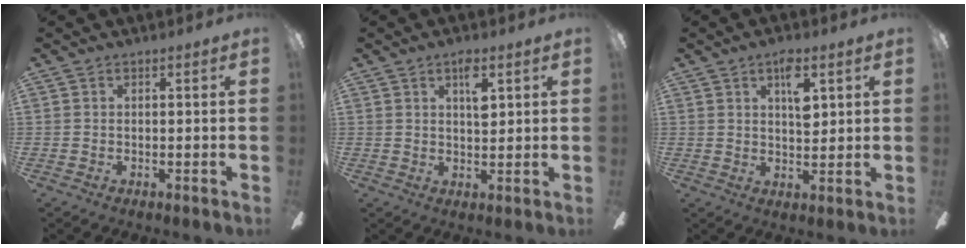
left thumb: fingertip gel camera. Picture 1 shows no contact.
{"total": 5.2, "force": [2.4, 2.3, 4.0], "torque": [-0.053, -0.006, 0.033]}
{"total": 7.1, "force": [3.1, 3.4, 5.4], "torque": [-0.064, -0.012, 0.045]}